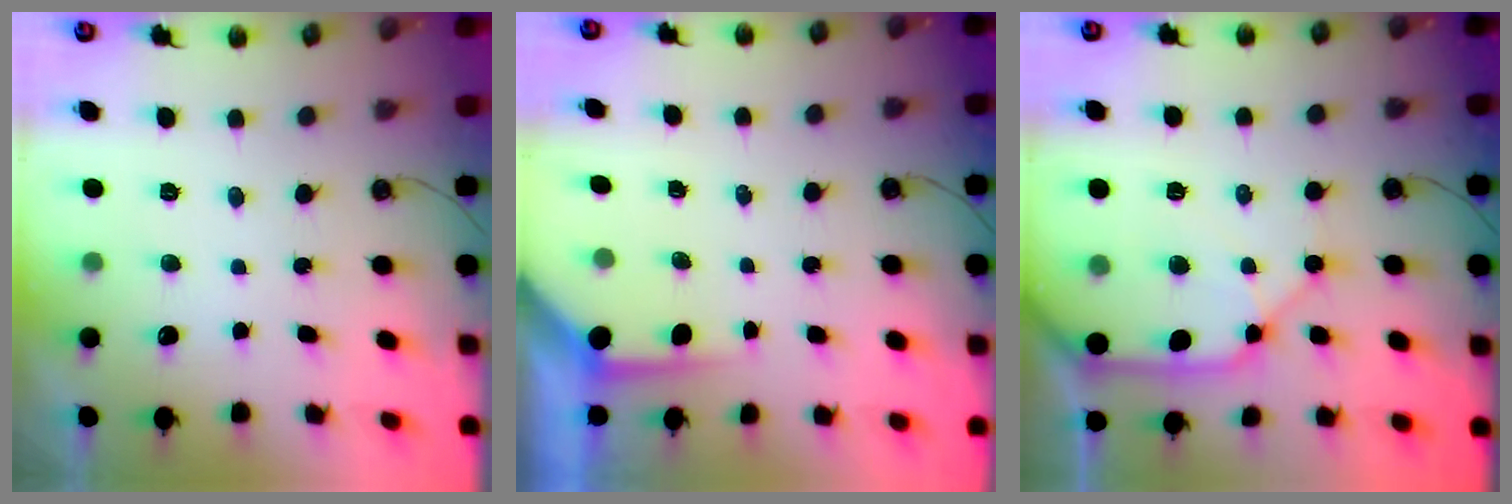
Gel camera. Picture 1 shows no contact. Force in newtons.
{"total": 3.4, "press": 3.3, "slide": 0.4}
{"total": 12.0, "press": 11.9, "slide": 1.6}